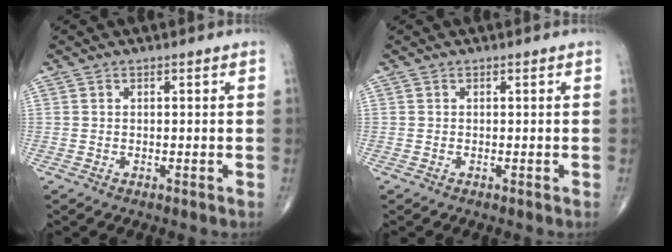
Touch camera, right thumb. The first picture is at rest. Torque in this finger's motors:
{"motor_torque": [-0.29, 0.16, 0.46, 0.04, 0.01]}